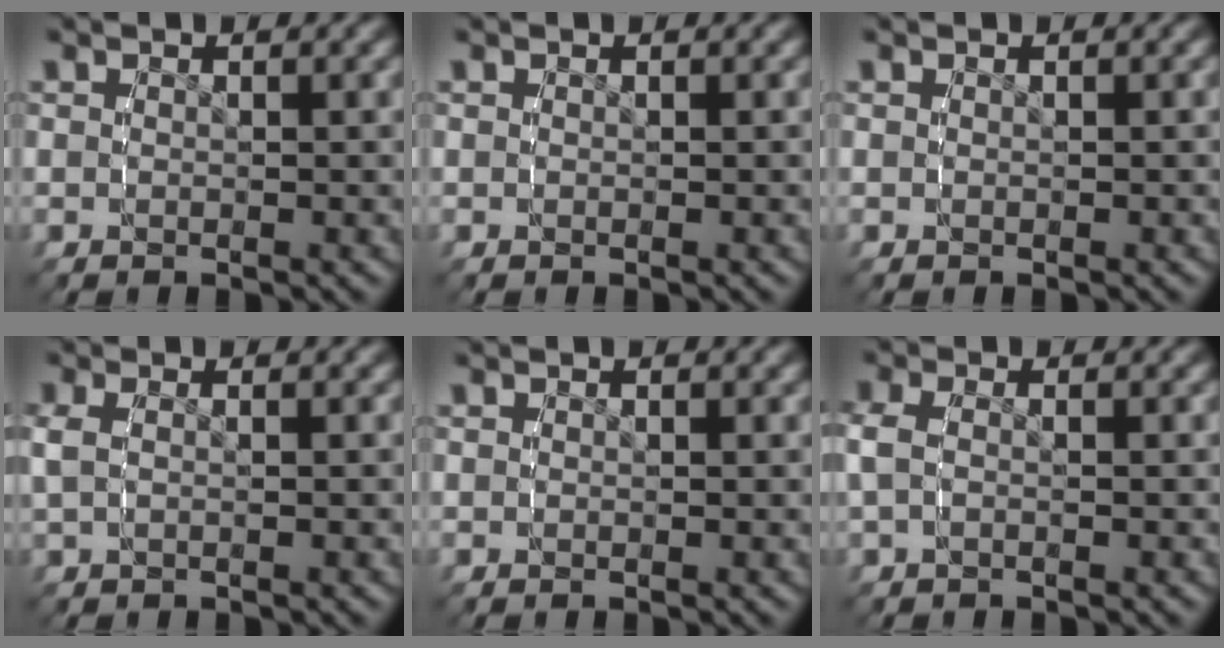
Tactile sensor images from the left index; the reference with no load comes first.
{"total": 0.0}
{"total": 0.0}
{"total": 1.4, "force": [0.1, 0.6, 1.2], "torque": [-0.039, 0.002, 0.007]}
{"total": 0.0}
{"total": 1.8, "force": [-0.2, 1.0, 1.5], "torque": [-0.049, -0.003, 0.000]}